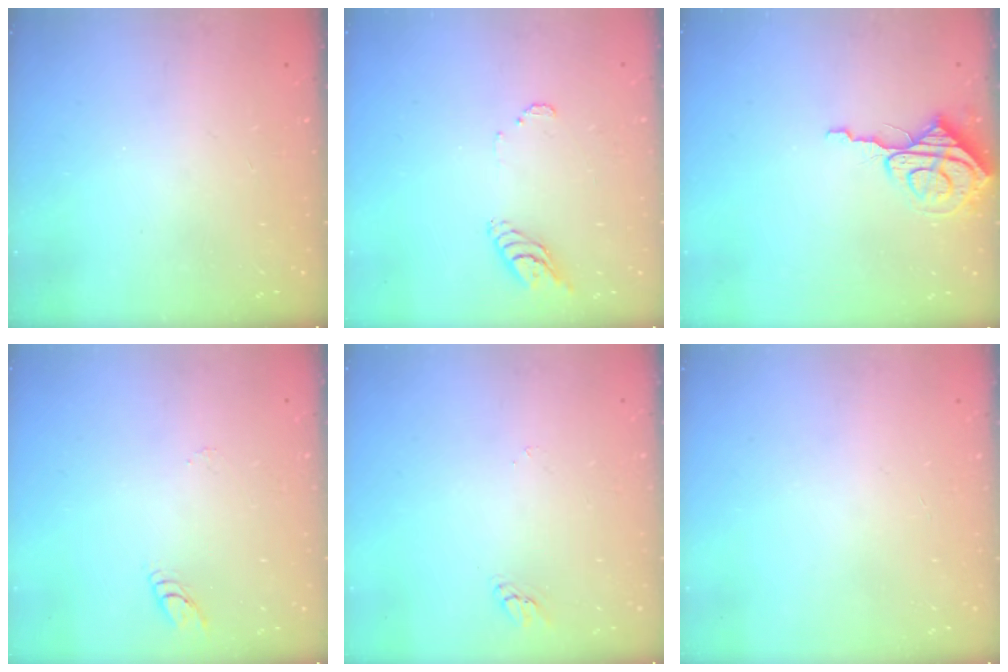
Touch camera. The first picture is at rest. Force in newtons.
{"total": 8.3, "press": 8.3, "slide": 0.7}
{"total": 7.7, "press": 7.7, "slide": 0.6}
{"total": 3.3, "press": 3.3, "slide": 0.3}
{"total": 2.0, "press": 2.0, "slide": 0.2}
{"total": 0.0}